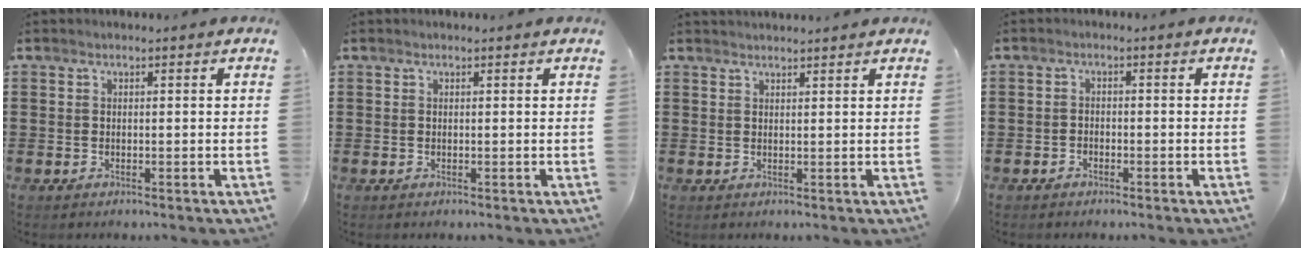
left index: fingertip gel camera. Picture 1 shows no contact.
{"total": 0.0}
{"total": 1.4, "force": [1.4, 0.0, 0.0], "torque": [-0.004, 0.001, 0.028]}
{"total": 1.2, "force": [-1.1, 0.4, -0.1], "torque": [-0.004, 0.003, -0.024]}